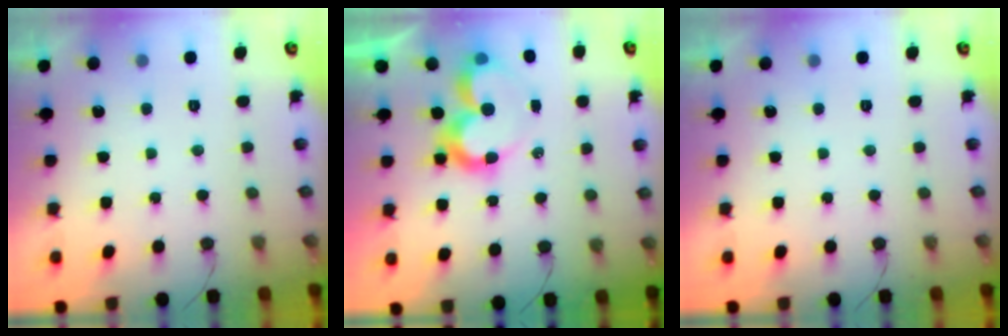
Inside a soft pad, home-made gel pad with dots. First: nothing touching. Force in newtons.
{"total": 9.6, "press": 9.6, "slide": 0.8}
{"total": 0.0}